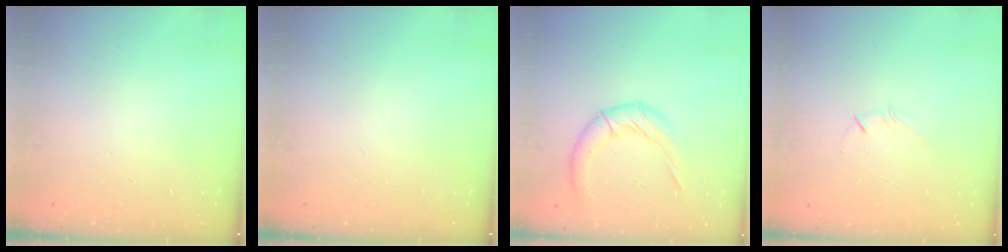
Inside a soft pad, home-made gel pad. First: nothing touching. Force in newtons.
{"total": 0.0}
{"total": 12.8, "press": 12.8, "slide": 1.5}
{"total": 2.5, "press": 2.4, "slide": 0.5}